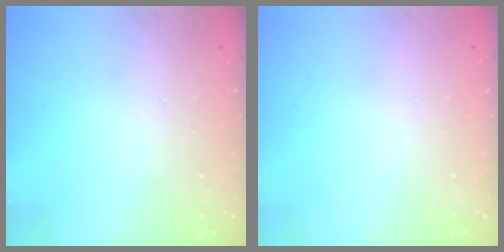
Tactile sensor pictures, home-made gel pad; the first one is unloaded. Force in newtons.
{"total": 0.0}